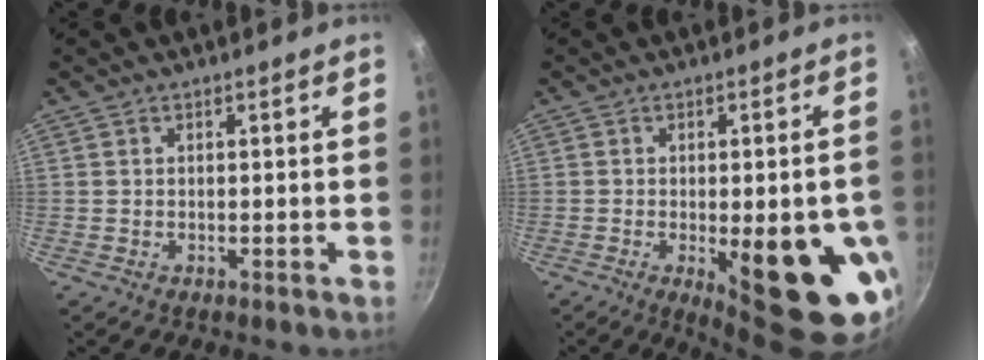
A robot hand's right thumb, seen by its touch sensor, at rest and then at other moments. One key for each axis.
{"total": 17.4, "fx": -4.6, "fy": 6.0, "fz": 15.7, "tx": -0.176, "ty": 0.000, "tz": -0.048}